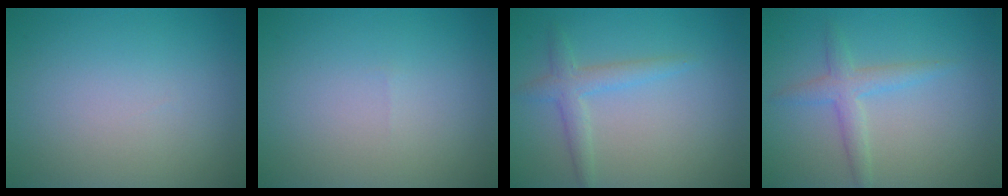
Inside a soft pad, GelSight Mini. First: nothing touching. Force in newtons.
{"total": 0.0}
{"total": 2.3, "press": 2.3, "slide": 0.1}
{"total": 2.4, "press": 2.4, "slide": 0.1}